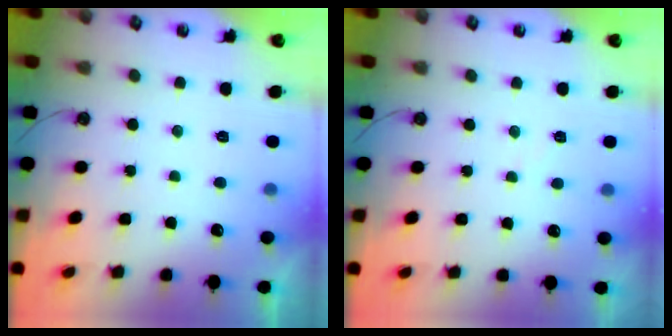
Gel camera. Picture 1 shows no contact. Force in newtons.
{"total": 4.7, "press": 4.7, "slide": 0.6}